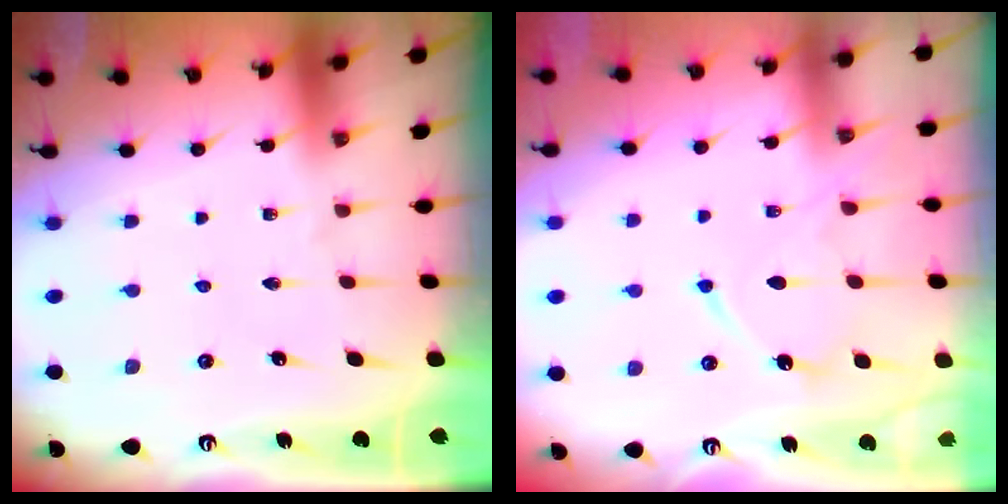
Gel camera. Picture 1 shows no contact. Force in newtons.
{"total": 11.5, "press": 11.5, "slide": 1.0}